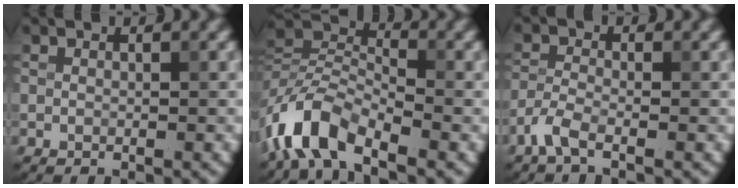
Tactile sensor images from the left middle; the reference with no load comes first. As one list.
[{"total": 7.0, "force": [-4.3, 3.2, 4.5], "torque": [-0.080, 0.007, -0.100]}, {"total": 2.4, "force": [-1.7, 0.7, 1.6], "torque": [-0.041, -0.002, -0.046]}]